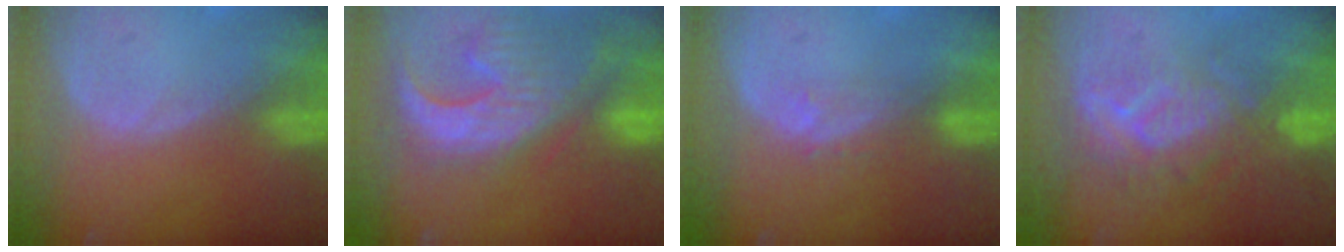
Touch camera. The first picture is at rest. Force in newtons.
{"total": 13.3, "press": 11.4, "slide": 6.9}
{"total": 2.8, "press": 2.1, "slide": 1.7}
{"total": 9.5, "press": 8.4, "slide": 4.4}